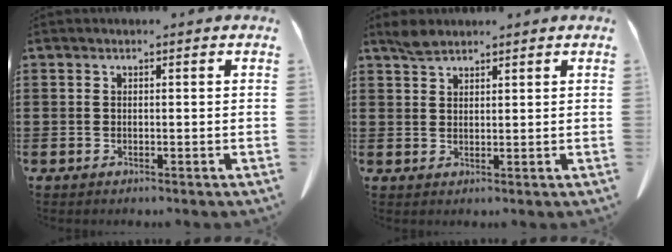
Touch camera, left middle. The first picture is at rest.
{"total": 2.3, "force": [2.0, 0.7, 0.9], "torque": [-0.024, 0.001, 0.039]}